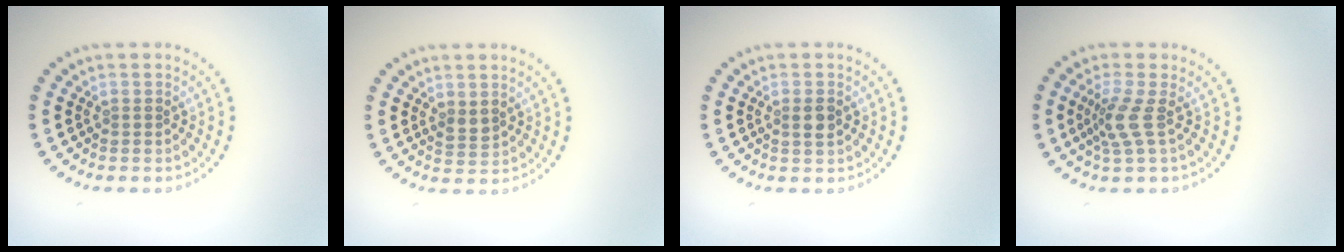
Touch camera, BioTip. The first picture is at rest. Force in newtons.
{"total": 1.3, "press": 1.1, "slide": 0.6}
{"total": 1.5, "press": 1.4, "slide": 0.5}
{"total": 2.5, "press": 1.9, "slide": 1.7}